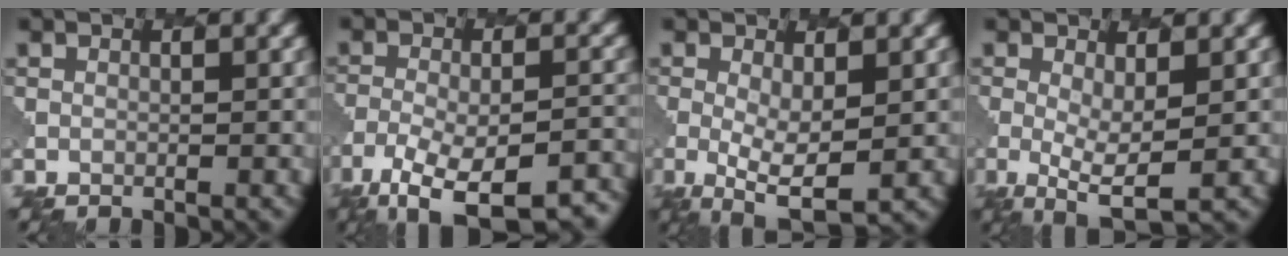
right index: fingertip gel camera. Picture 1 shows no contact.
{"total": 11.5, "force": [-8.1, 4.0, 7.0], "torque": [-0.130, -0.026, -0.116]}
{"total": 4.2, "force": [-0.1, 1.5, 3.9], "torque": [-0.078, -0.016, 0.001]}
{"total": 3.5, "force": [0.0, 1.0, 3.4], "torque": [-0.066, -0.016, 0.002]}